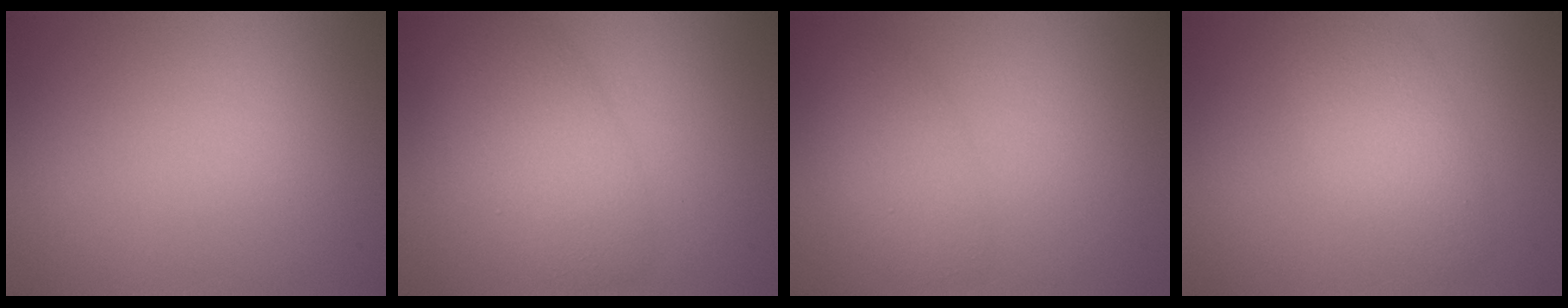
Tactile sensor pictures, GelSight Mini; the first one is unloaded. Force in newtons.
{"total": 5.2, "press": 5.2, "slide": 0.2}
{"total": 2.8, "press": 2.8, "slide": 0.2}
{"total": 3.6, "press": 3.6, "slide": 0.1}